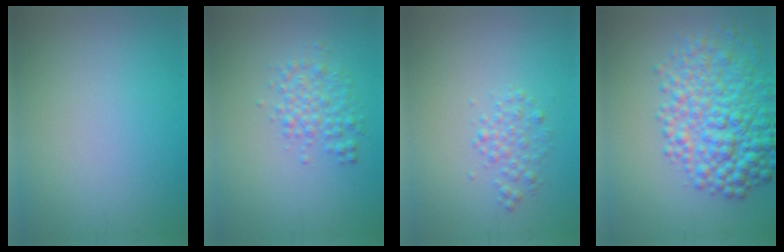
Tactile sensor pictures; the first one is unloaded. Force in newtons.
{"total": 2.5, "press": 2.5, "slide": 0.0}
{"total": 1.7, "press": 1.7, "slide": 0.0}
{"total": 7.1, "press": 7.1, "slide": 0.3}